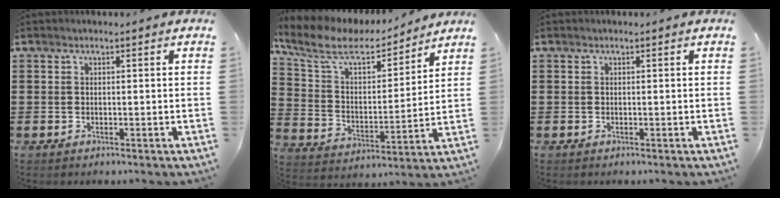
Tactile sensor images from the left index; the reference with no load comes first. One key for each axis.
{"total": 9.2, "fx": 7.6, "fy": 3.1, "fz": 4.2, "tx": -0.118, "ty": -0.041, "tz": 0.129}
{"total": 0.0}